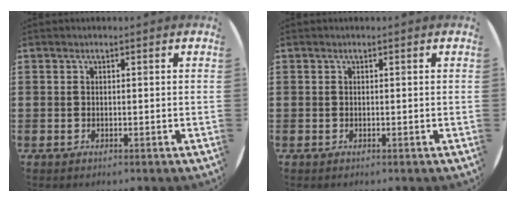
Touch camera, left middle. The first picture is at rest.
{"total": 0.0}